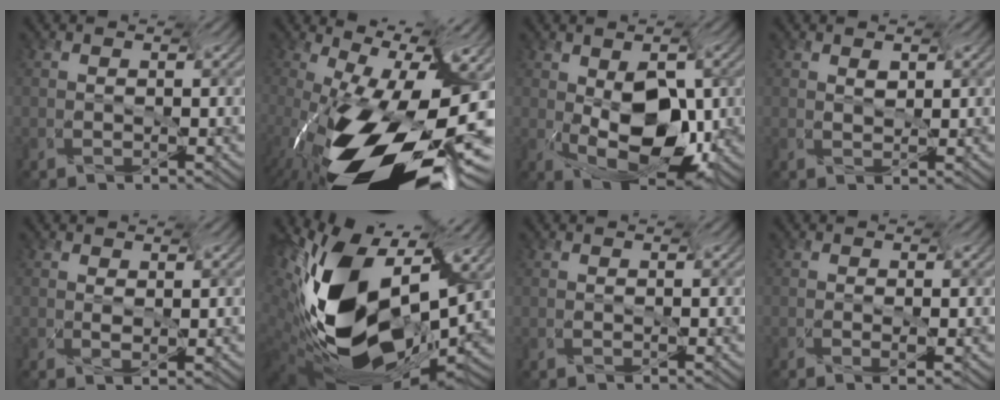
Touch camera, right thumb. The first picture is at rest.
{"total": 16.6, "force": [-9.0, 6.0, 12.5], "torque": [-0.195, -0.006, -0.141]}
{"total": 9.6, "force": [-3.5, 5.2, 7.3], "torque": [-0.129, -0.001, -0.048]}
{"total": 1.6, "force": [0.2, 0.9, 1.2], "torque": [-0.031, 0.003, 0.009]}
{"total": 1.4, "force": [0.5, 0.6, 1.2], "torque": [-0.028, 0.002, 0.004]}
{"total": 16.6, "force": [-2.7, 10.4, 12.6], "torque": [-0.293, -0.039, -0.020]}
{"total": 0.0}
{"total": 0.9, "force": [-0.8, 0.1, 0.5], "torque": [-0.023, 0.009, -0.018]}